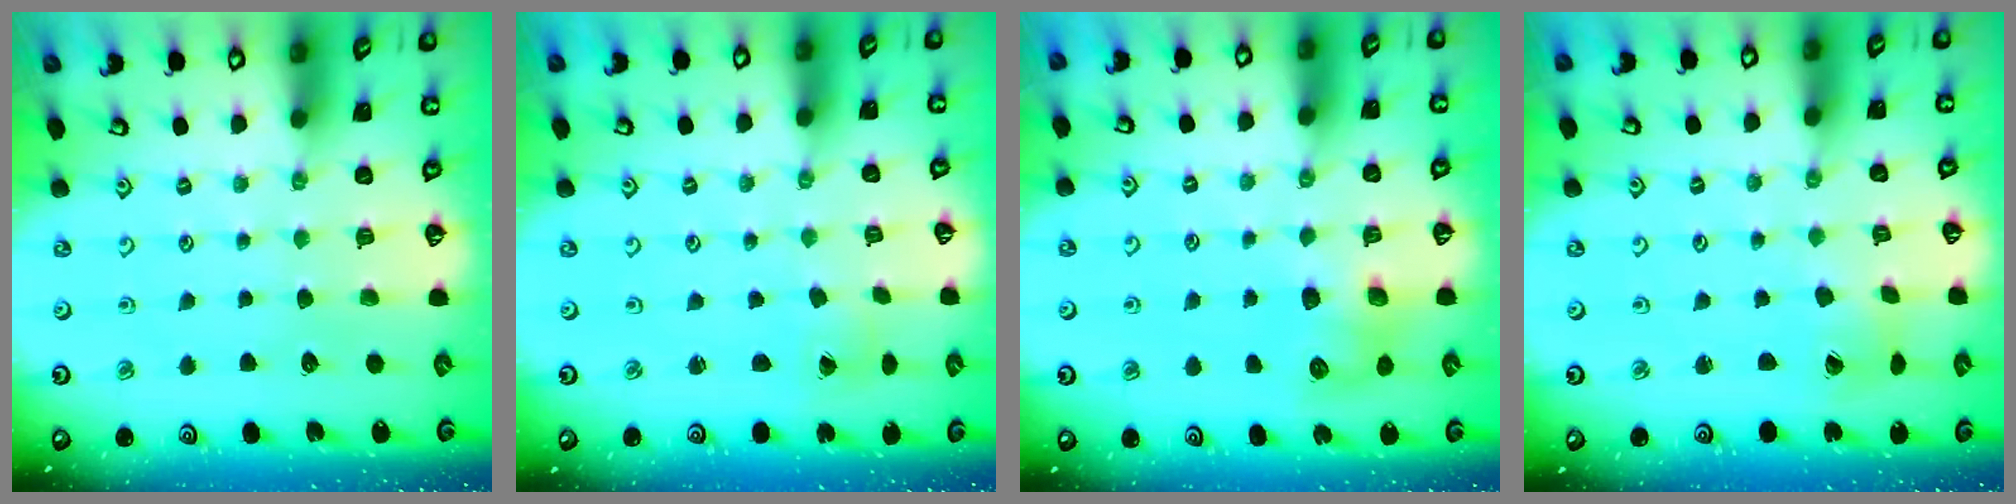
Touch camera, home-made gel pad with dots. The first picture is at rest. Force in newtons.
{"total": 1.0, "press": 1.0, "slide": 0.0}
{"total": 7.8, "press": 7.8, "slide": 0.1}
{"total": 2.1, "press": 2.0, "slide": 0.3}